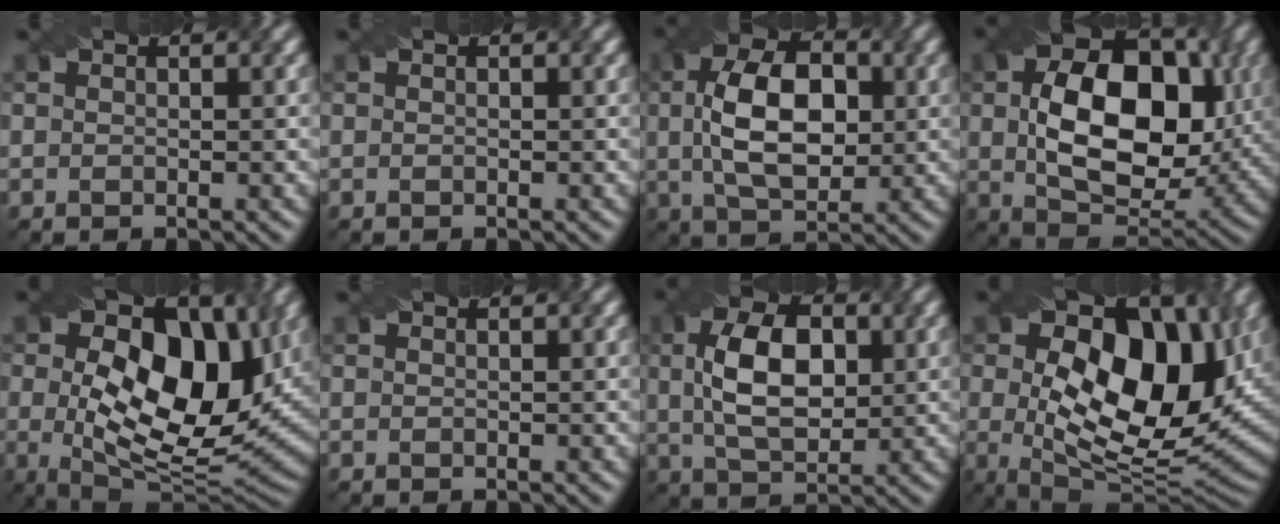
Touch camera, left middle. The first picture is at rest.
{"total": 1.3, "force": [-0.9, -0.5, -0.7], "torque": [0.001, 0.011, -0.005]}
{"total": 7.4, "force": [-0.4, 4.3, 6.0], "torque": [-0.130, 0.021, 0.003]}
{"total": 11.1, "force": [0.0, 7.1, 8.6], "torque": [-0.145, 0.010, 0.020]}
{"total": 13.4, "force": [1.1, 7.6, 11.0], "torque": [-0.170, 0.000, 0.028]}
{"total": 0.8, "force": [-0.6, -0.3, -0.5], "torque": [0.003, 0.005, -0.005]}
{"total": 6.1, "force": [-0.2, 3.5, 5.0], "torque": [-0.106, 0.023, 0.010]}
{"total": 14.4, "force": [1.6, 8.3, 11.6], "torque": [-0.182, 0.001, 0.041]}